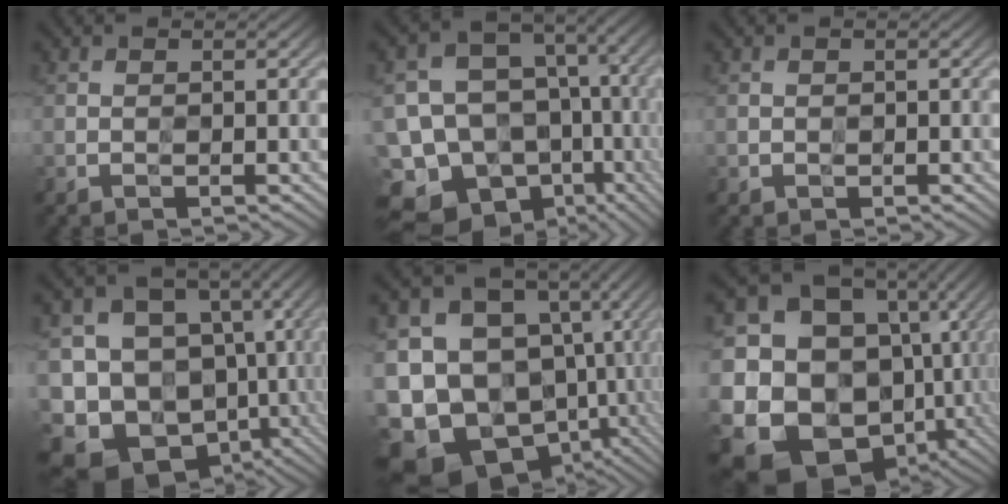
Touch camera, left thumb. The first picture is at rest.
{"total": 17.2, "force": [-8.4, 13.1, 7.3], "torque": [-0.189, -0.018, -0.099]}
{"total": 0.7, "force": [0.1, 0.7, 0.1], "torque": [-0.003, -0.006, 0.004]}
{"total": 17.9, "force": [-6.1, 14.7, 8.2], "torque": [-0.216, -0.004, -0.063]}
{"total": 20.2, "force": [-2.6, 16.4, 11.5], "torque": [-0.252, -0.037, -0.002]}
{"total": 20.5, "force": [-3.8, 17.1, 10.6], "torque": [-0.257, -0.035, -0.013]}